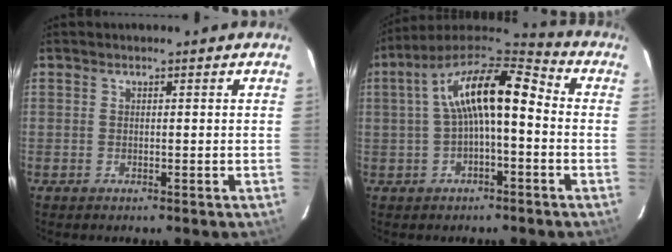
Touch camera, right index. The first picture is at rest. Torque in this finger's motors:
{"motor_torque": [0.67, -0.12, 1.06, 0.21]}